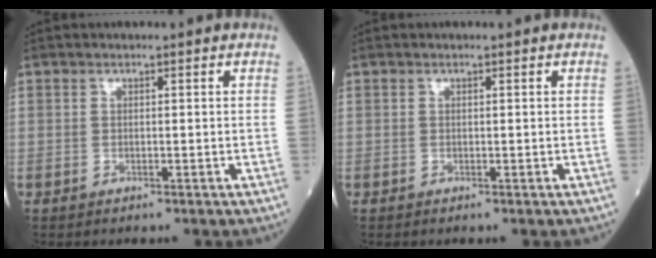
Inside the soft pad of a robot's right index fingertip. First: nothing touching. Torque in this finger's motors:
{"motor_torque": [-0.14, 0.03, -0.04, 0.01]}